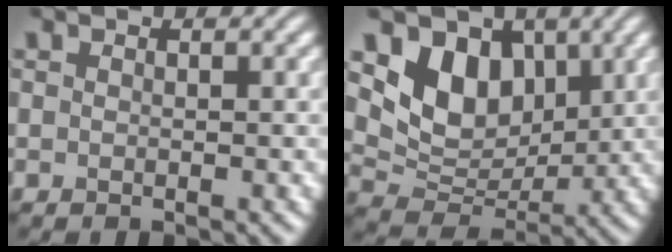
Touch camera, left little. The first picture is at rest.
{"total": 6.5, "force": [2.5, 4.8, 3.7], "torque": [-0.061, -0.012, 0.041]}